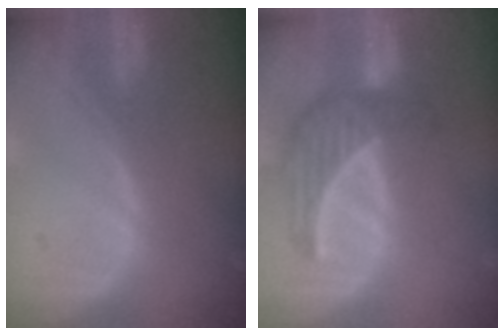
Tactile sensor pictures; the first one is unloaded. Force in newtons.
{"total": 7.2, "press": 6.7, "slide": 2.8}